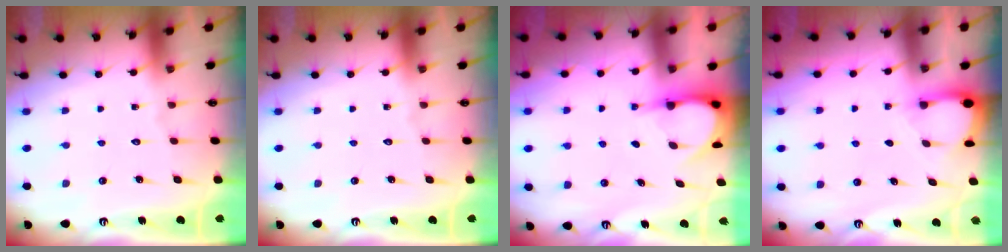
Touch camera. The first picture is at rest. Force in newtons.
{"total": 0.0}
{"total": 3.9, "press": 3.9, "slide": 0.3}
{"total": 2.8, "press": 2.8, "slide": 0.3}